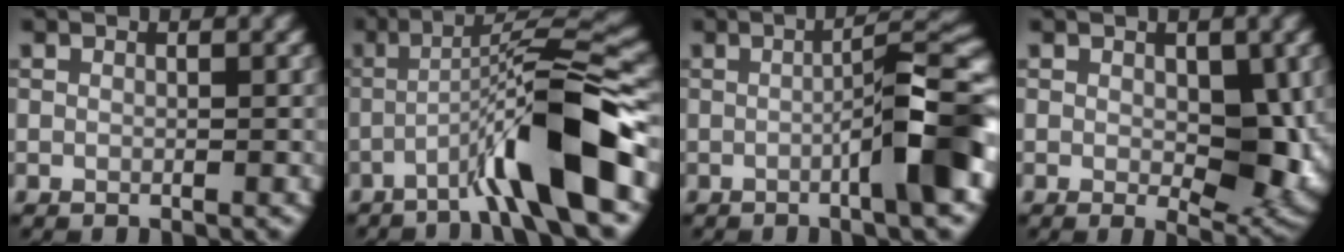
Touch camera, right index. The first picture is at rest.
{"total": 9.4, "force": [-4.3, 0.7, 8.3], "torque": [-0.130, 0.025, -0.080]}
{"total": 7.6, "force": [-1.7, 1.0, 7.3], "torque": [-0.100, 0.018, -0.033]}
{"total": 6.0, "force": [0.3, 3.2, 5.1], "torque": [-0.072, -0.016, 0.012]}